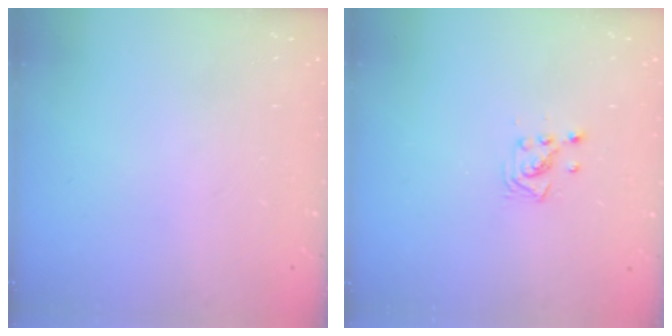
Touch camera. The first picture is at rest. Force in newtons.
{"total": 3.4, "press": 3.4, "slide": 0.3}